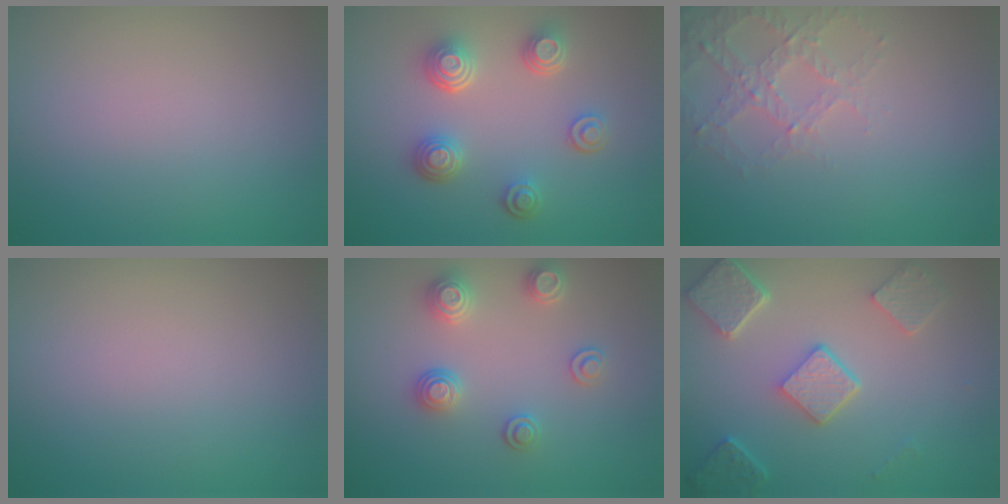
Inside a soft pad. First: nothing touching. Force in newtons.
{"total": 4.3, "press": 3.4, "slide": 2.6}
{"total": 2.8, "press": 2.7, "slide": 0.8}
{"total": 0.0}
{"total": 2.9, "press": 2.9, "slide": 0.2}
{"total": 5.4, "press": 4.2, "slide": 3.4}